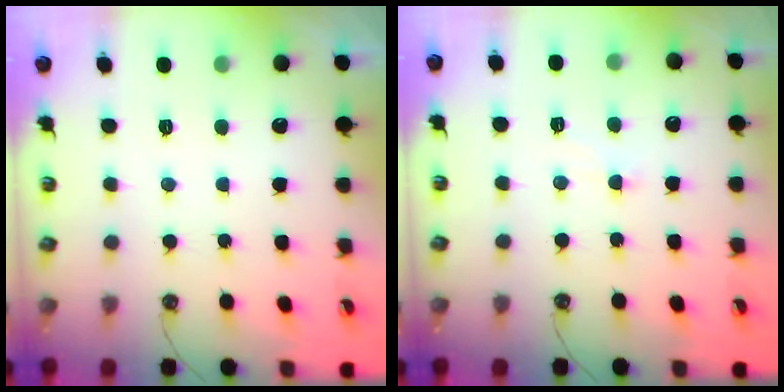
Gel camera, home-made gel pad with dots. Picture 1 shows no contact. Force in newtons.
{"total": 1.5, "press": 1.5, "slide": 0.3}